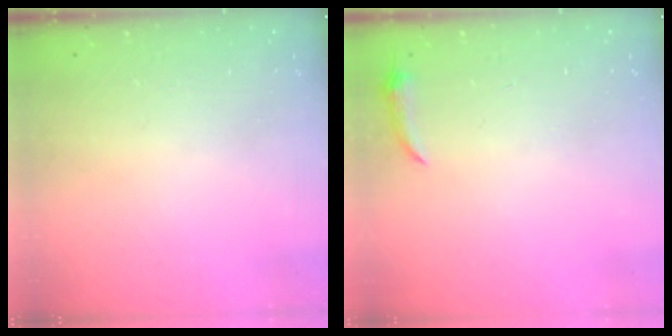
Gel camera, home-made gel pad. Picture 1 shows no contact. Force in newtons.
{"total": 4.0, "press": 3.9, "slide": 0.8}